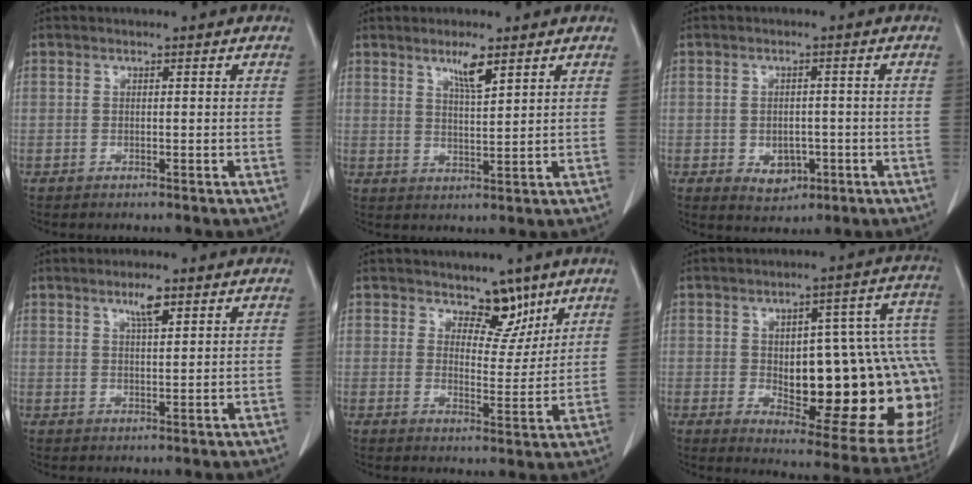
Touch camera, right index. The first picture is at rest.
{"total": 4.2, "force": [2.8, 0.4, 3.1], "torque": [-0.057, -0.005, 0.051]}
{"total": 4.3, "force": [-1.4, 3.1, 2.6], "torque": [-0.032, 0.001, -0.008]}
{"total": 3.4, "force": [2.1, 0.6, 2.6], "torque": [-0.048, 0.001, 0.037]}
{"total": 5.8, "force": [4.2, 3.0, 2.5], "torque": [-0.019, -0.009, 0.067]}
{"total": 27.4, "force": [-2.6, 8.6, 25.9], "torque": [-0.260, 0.036, -0.005]}